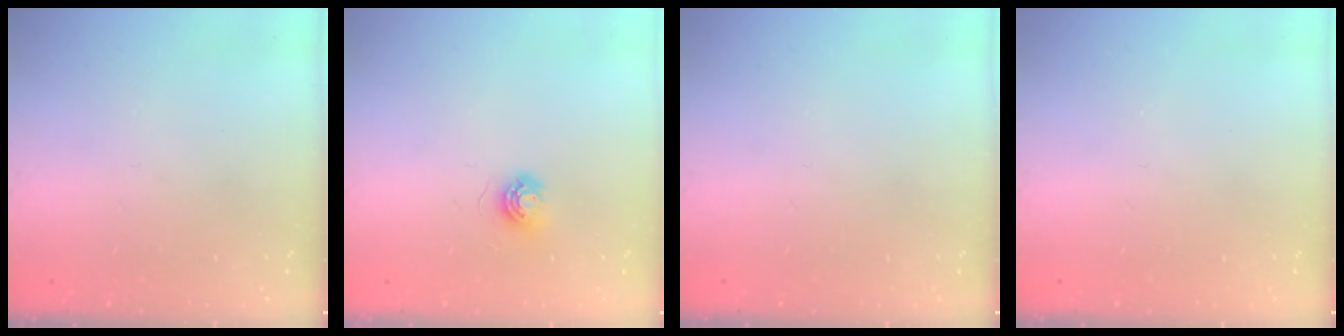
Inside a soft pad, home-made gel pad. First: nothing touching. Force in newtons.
{"total": 5.6, "press": 5.6, "slide": 0.3}
{"total": 0.0}
{"total": 0.0}